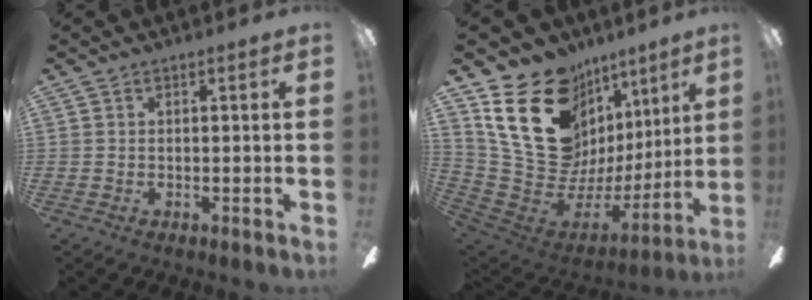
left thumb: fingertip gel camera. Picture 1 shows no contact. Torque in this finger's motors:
{"motor_torque": [1.37, 1.89, 1.46, -1.31, 0.40]}